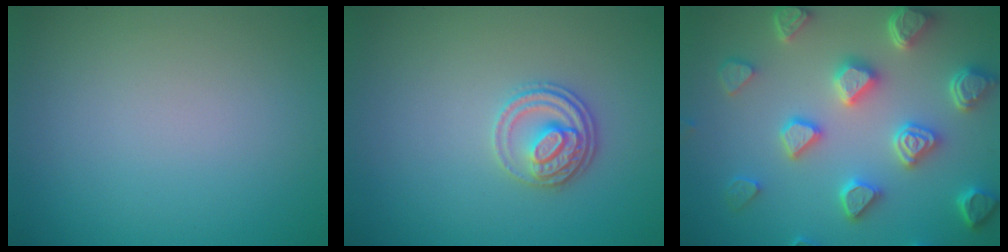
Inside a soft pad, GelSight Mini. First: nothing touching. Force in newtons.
{"total": 2.7, "press": 2.5, "slide": 1.0}
{"total": 6.5, "press": 5.4, "slide": 3.5}